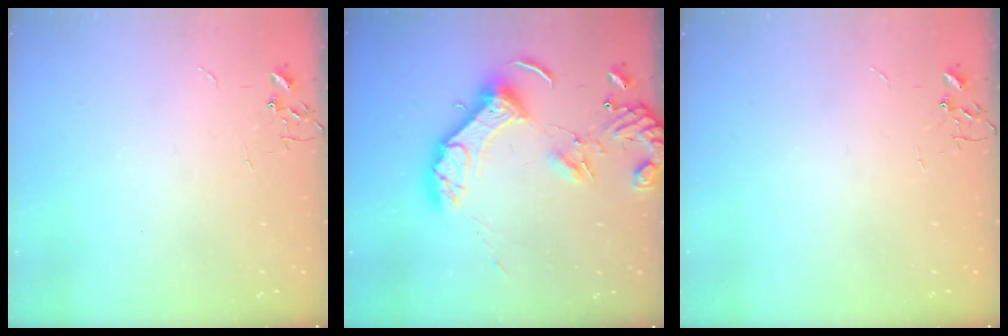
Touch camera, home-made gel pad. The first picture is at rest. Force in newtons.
{"total": 15.2, "press": 15.0, "slide": 2.2}
{"total": 0.0}